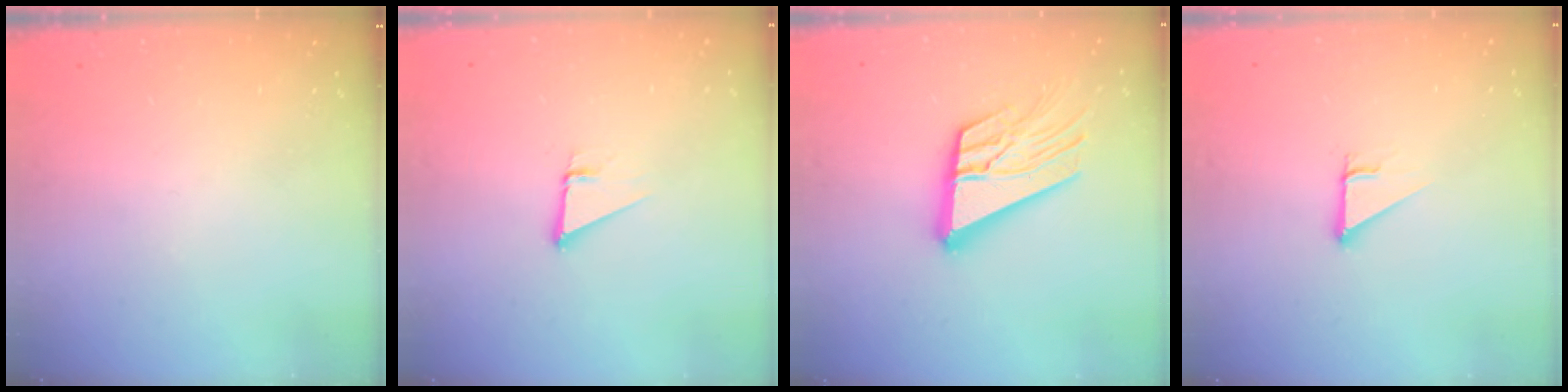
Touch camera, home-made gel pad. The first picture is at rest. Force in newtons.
{"total": 2.3, "press": 2.3, "slide": 0.0}
{"total": 16.5, "press": 16.4, "slide": 1.7}
{"total": 2.7, "press": 2.7, "slide": 0.3}